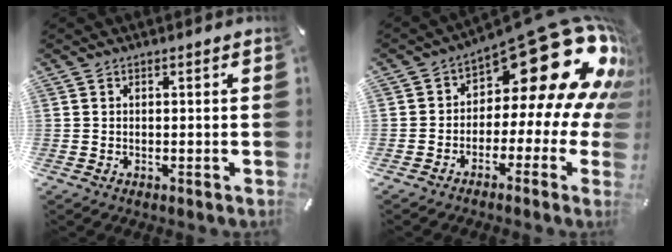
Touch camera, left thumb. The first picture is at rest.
{"total": 24.8, "force": [11.2, 10.9, 19.3], "torque": [-0.246, -0.090, 0.197]}